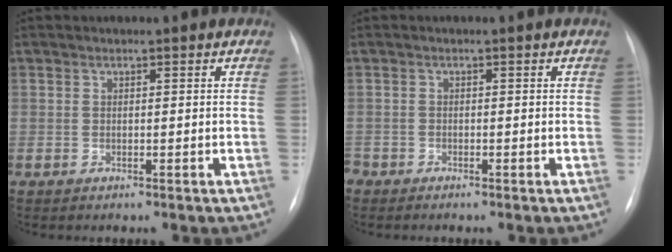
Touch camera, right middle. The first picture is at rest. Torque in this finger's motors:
{"motor_torque": [0.14, -0.15, 0.01, 0.01]}